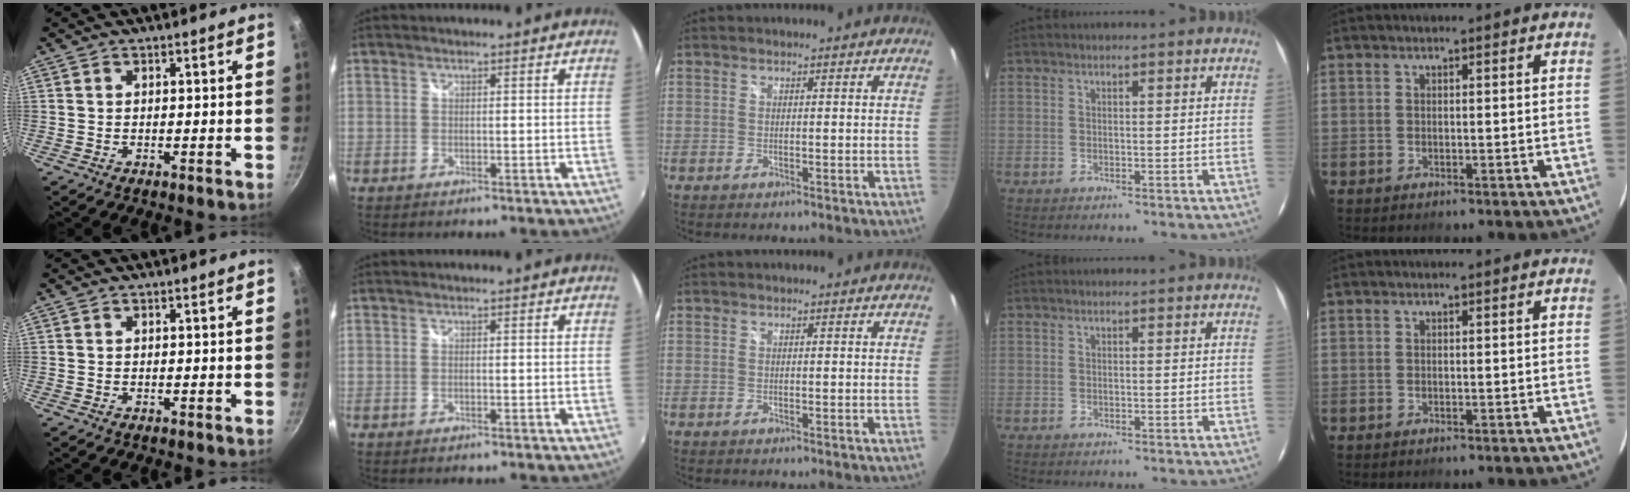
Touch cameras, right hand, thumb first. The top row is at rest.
{}